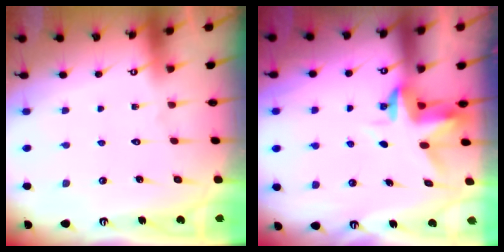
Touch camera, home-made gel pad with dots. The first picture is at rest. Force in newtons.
{"total": 3.2, "press": 3.2, "slide": 0.4}